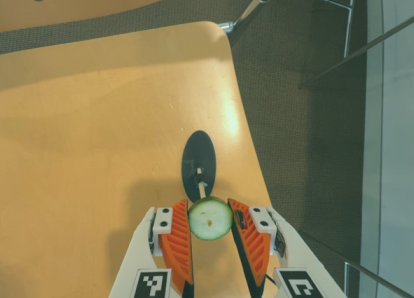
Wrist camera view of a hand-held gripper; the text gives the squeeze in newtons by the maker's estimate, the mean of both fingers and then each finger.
{"total": 7.8, "left": 7.5, "right": 8.2}